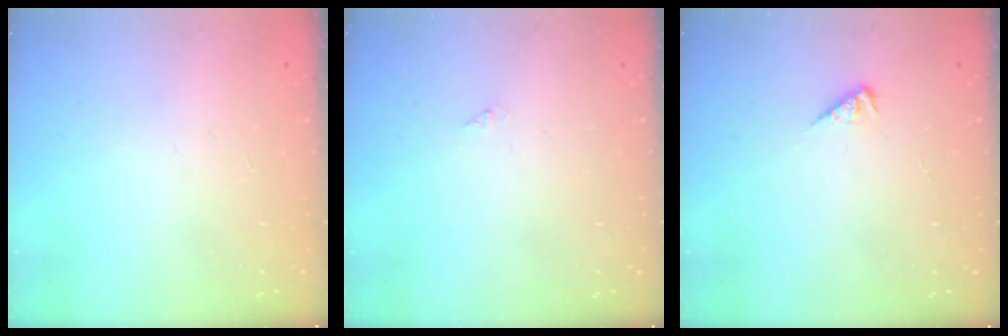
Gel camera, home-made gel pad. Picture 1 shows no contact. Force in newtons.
{"total": 0.0}
{"total": 2.3, "press": 2.3, "slide": 0.2}